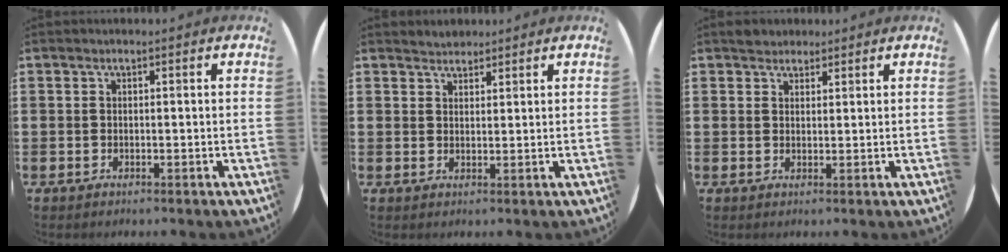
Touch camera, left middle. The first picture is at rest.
{"total": 1.9, "force": [1.8, 0.5, -0.2], "torque": [0.001, 0.004, 0.036]}
{"total": 2.1, "force": [1.9, 0.8, -0.2], "torque": [0.009, 0.004, 0.036]}